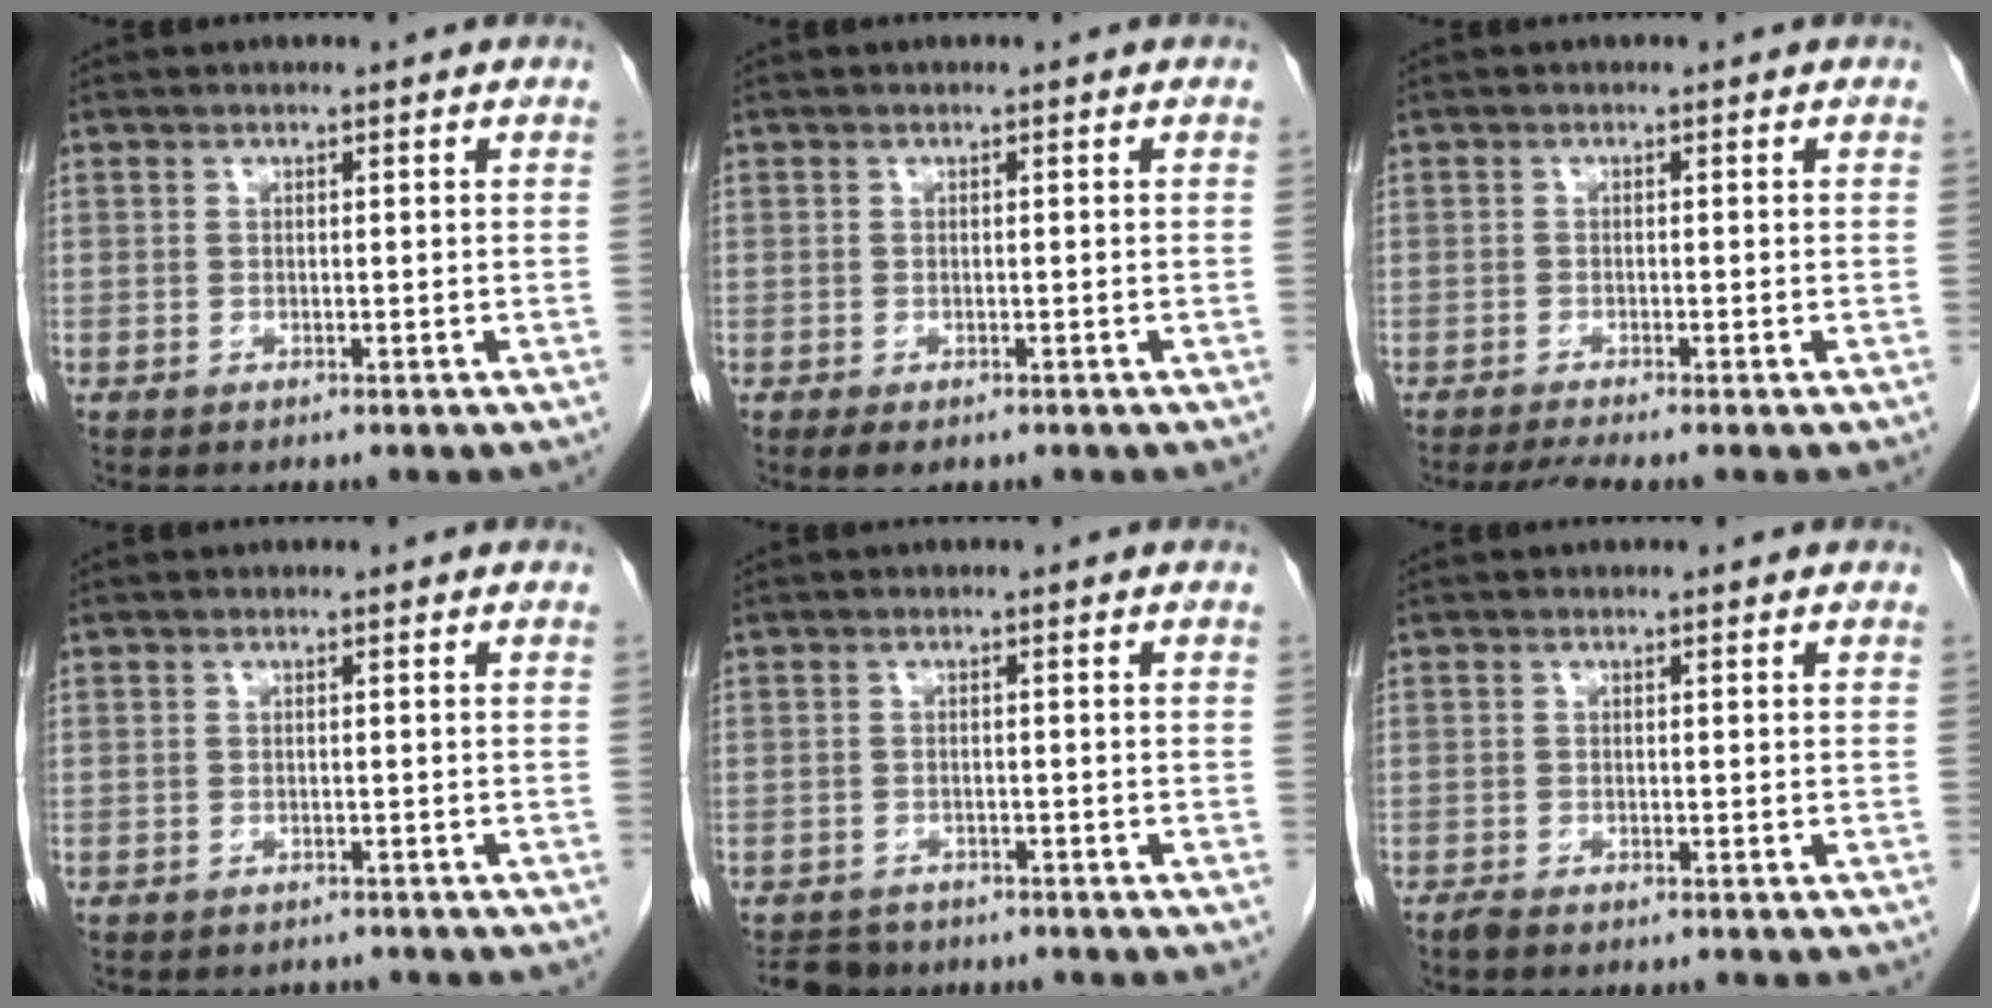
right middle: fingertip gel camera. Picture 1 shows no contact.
{"total": 2.0, "force": [-1.3, 1.0, 1.3], "torque": [-0.017, -0.002, -0.011]}
{"total": 2.5, "force": [-2.1, -0.6, 1.3], "torque": [-0.028, -0.008, -0.041]}
{"total": 2.0, "force": [-1.8, 0.8, 0.0], "torque": [-0.004, -0.001, -0.026]}
{"total": 3.9, "force": [-3.5, 1.8, -0.1], "torque": [0.001, -0.003, -0.058]}
{"total": 0.9, "force": [-0.8, 0.1, 0.3], "torque": [-0.015, -0.003, -0.015]}